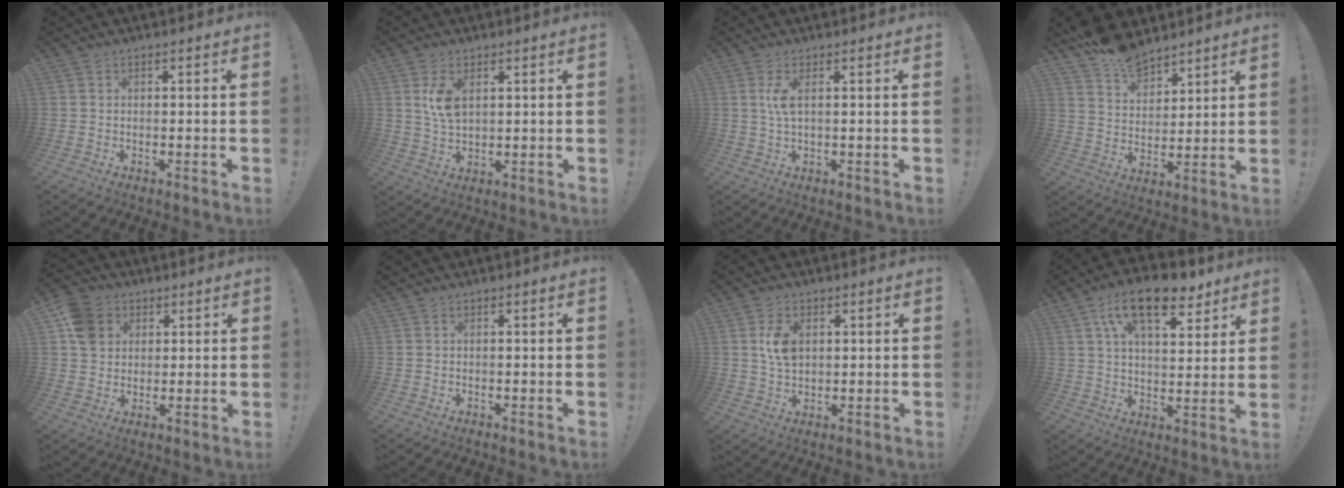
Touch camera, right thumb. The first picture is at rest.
{"total": 6.6, "force": [2.4, 3.6, 4.9], "torque": [-0.091, -0.008, 0.041]}
{"total": 3.9, "force": [0.8, 1.0, 3.7], "torque": [-0.063, -0.003, 0.011]}
{"total": 11.2, "force": [9.3, 5.4, 3.0], "torque": [-0.059, -0.069, 0.180]}
{"total": 8.6, "force": [3.1, 7.2, 3.5], "torque": [-0.058, 0.003, 0.068]}
{"total": 0.0}
{"total": 6.6, "force": [1.5, 4.4, 4.8], "torque": [-0.086, 0.000, 0.026]}
{"total": 16.2, "force": [9.6, 7.3, 10.8], "torque": [-0.173, -0.045, 0.167]}